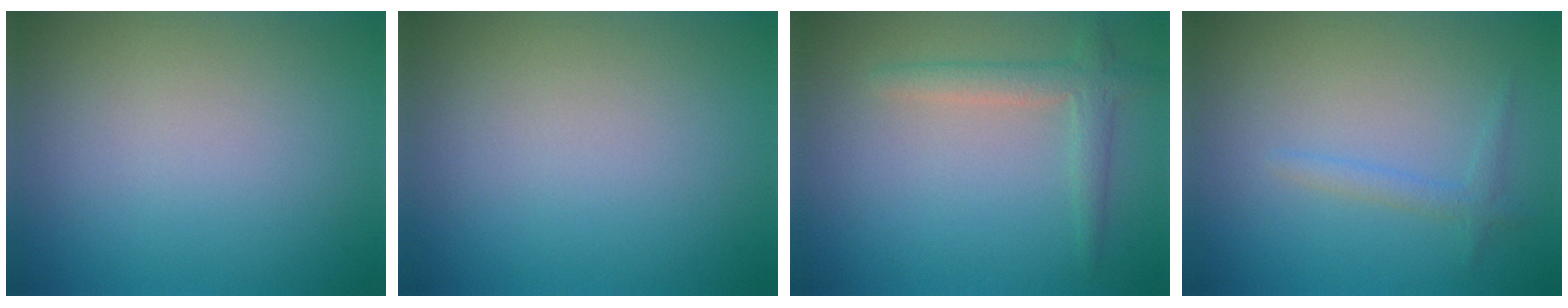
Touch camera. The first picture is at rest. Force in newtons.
{"total": 0.0}
{"total": 2.5, "press": 2.5, "slide": 0.3}
{"total": 1.3, "press": 1.3, "slide": 0.1}